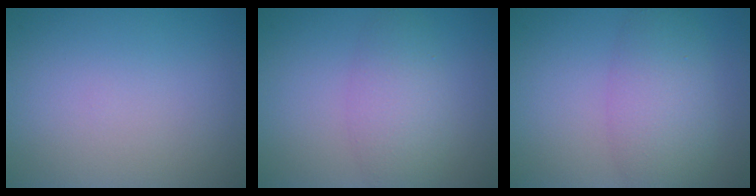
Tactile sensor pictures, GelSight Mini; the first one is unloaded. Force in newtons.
{"total": 3.7, "press": 3.7, "slide": 0.2}
{"total": 5.0, "press": 5.0, "slide": 0.1}